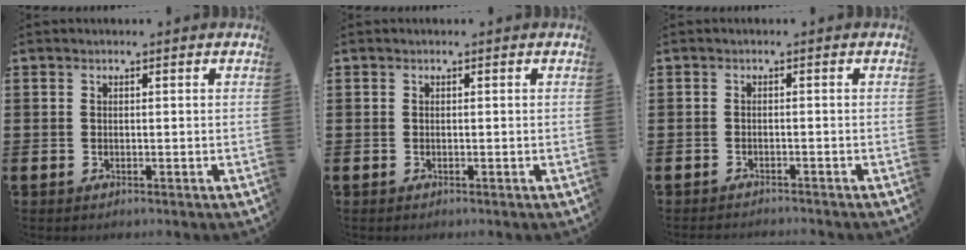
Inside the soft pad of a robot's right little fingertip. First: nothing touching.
{"total": 0.0}
{"total": 1.0, "force": [-1.0, -0.1, 0.0], "torque": [-0.002, 0.001, -0.020]}